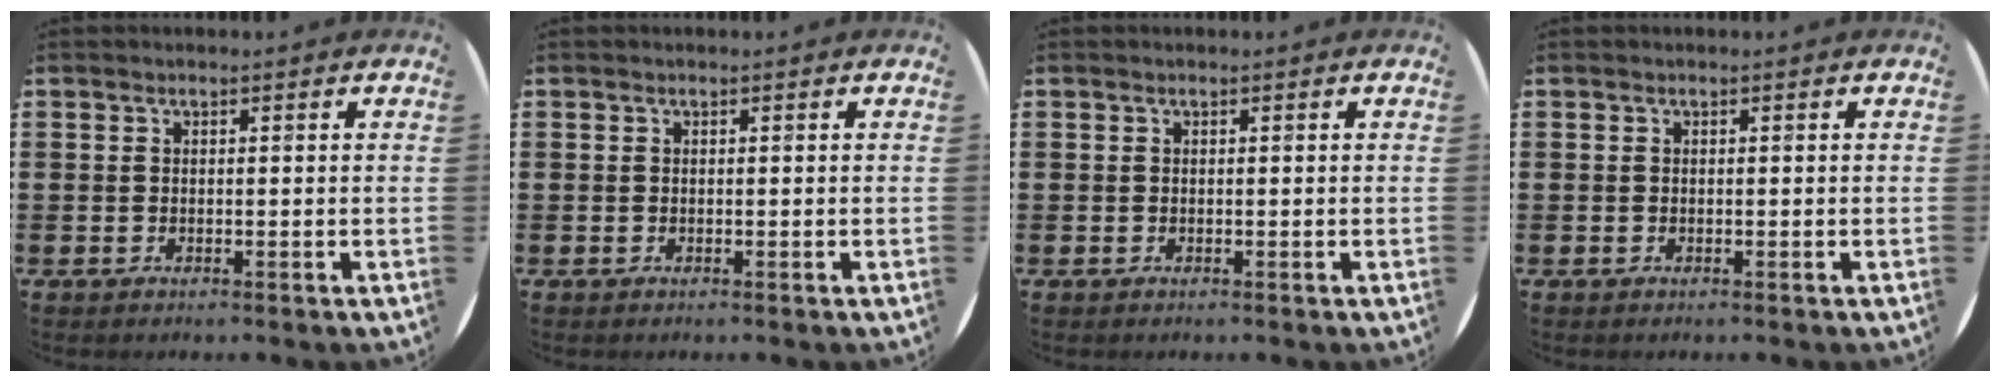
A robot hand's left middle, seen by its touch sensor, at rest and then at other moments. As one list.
[{"total": 0.0}, {"total": 0.0}, {"total": 0.0}]